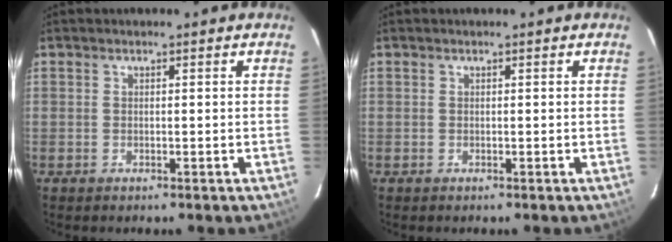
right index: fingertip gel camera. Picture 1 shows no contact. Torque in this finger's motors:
{"motor_torque": [0.00, 0.00, 0.00, 0.00]}